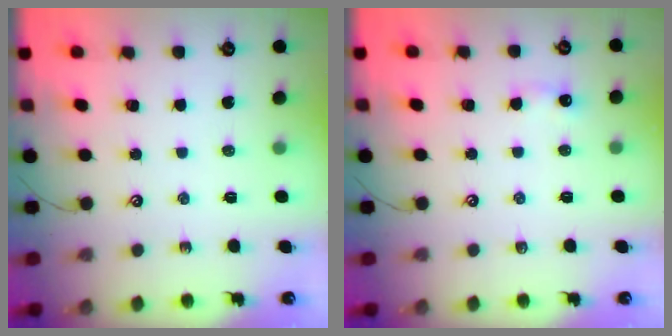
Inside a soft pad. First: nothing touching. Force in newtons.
{"total": 3.6, "press": 3.6, "slide": 0.5}